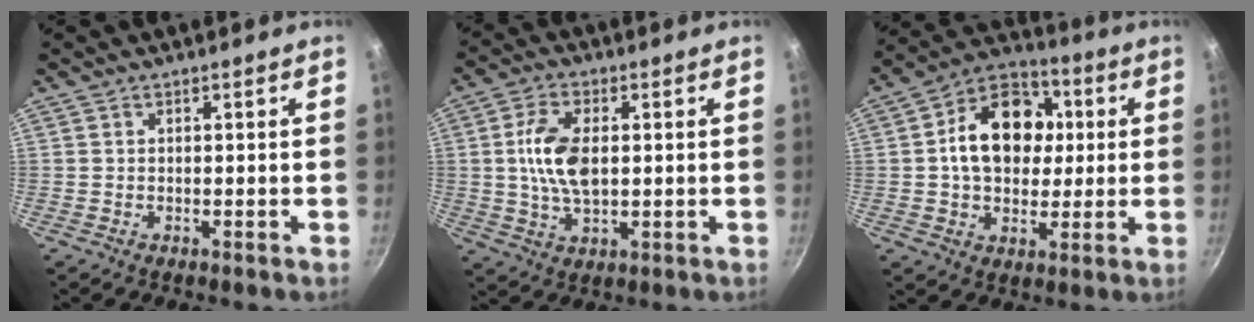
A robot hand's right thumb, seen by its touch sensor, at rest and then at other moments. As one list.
[{"total": 9.9, "force": [0.9, 5.4, 8.2], "torque": [-0.152, 0.003, 0.015]}, {"total": 16.6, "force": [2.2, 12.4, 10.8], "torque": [-0.133, 0.021, 0.021]}]